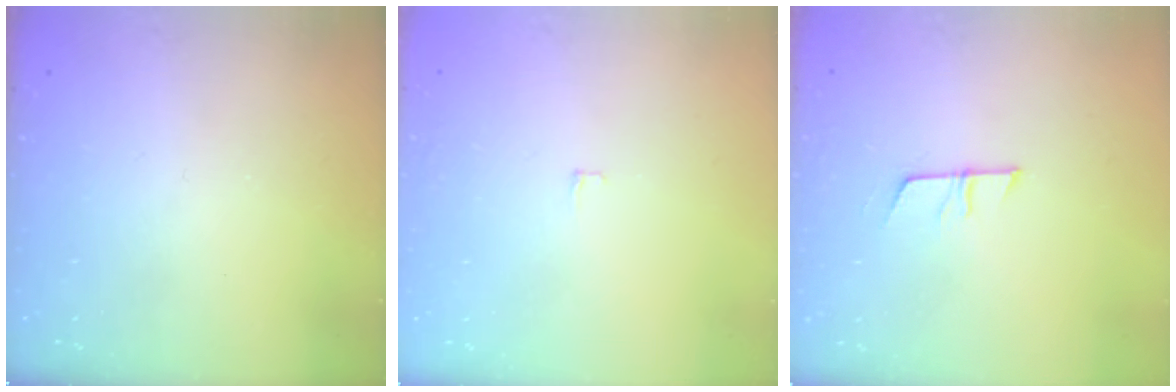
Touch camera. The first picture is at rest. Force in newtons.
{"total": 2.4, "press": 2.4, "slide": 0.2}
{"total": 7.2, "press": 7.1, "slide": 0.5}